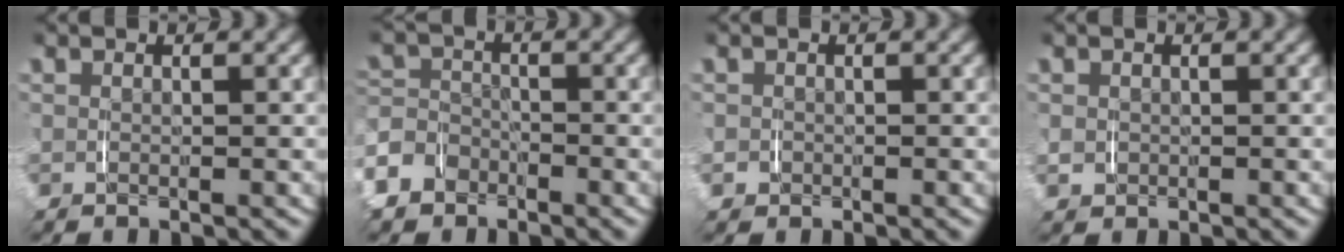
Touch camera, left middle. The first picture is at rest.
{"total": 6.2, "force": [-3.2, 5.2, 1.4], "torque": [-0.039, -0.015, -0.060]}
{"total": 1.1, "force": [-0.3, 1.1, 0.1], "torque": [-0.005, -0.005, -0.005]}
{"total": 1.1, "force": [0.0, 1.0, 0.3], "torque": [-0.010, -0.003, 0.003]}